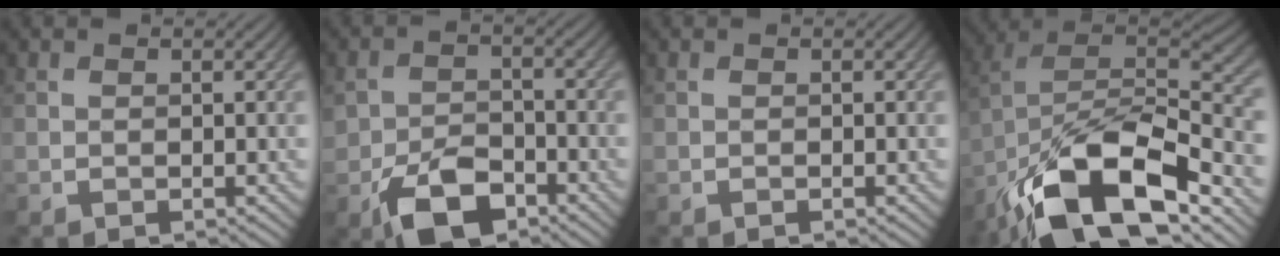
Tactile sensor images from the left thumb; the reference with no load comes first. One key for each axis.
{"total": 7.3, "fx": -4.2, "fy": 4.2, "fz": 4.3, "tx": -0.083, "ty": -0.007, "tz": -0.080}
{"total": 0.0}
{"total": 17.5, "fx": -11.2, "fy": 7.3, "fz": 11.3, "tx": -0.227, "ty": -0.018, "tz": -0.200}